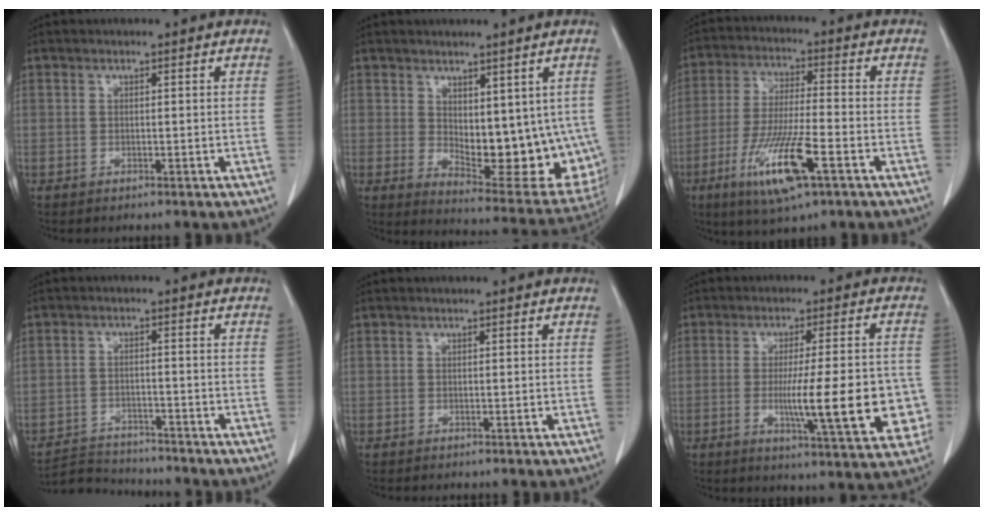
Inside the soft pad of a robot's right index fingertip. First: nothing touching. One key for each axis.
{"total": 14.6, "fx": 0.7, "fy": 6.7, "fz": 13.0, "tx": -0.166, "ty": -0.019, "tz": 0.030}
{"total": 12.7, "fx": -5.8, "fy": 1.6, "fz": 11.2, "tx": -0.223, "ty": -0.024, "tz": -0.104}
{"total": 5.7, "fx": -5.7, "fy": 0.4, "fz": -0.2, "tx": 0.000, "ty": -0.007, "tz": -0.102}
{"total": 0.0}
{"total": 14.7, "fx": -3.0, "fy": 2.2, "fz": 14.2, "tx": -0.184, "ty": -0.001, "tz": -0.035}